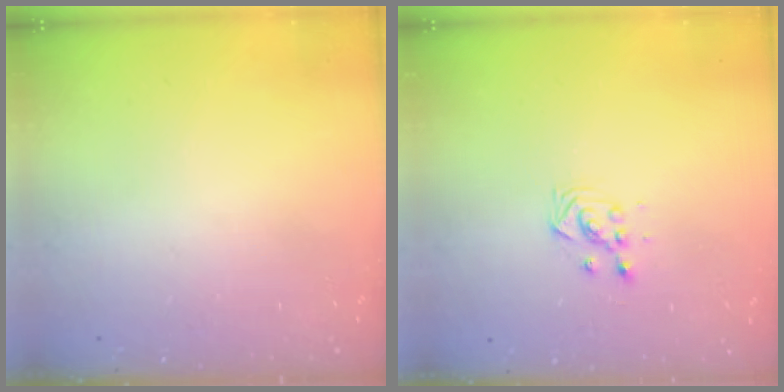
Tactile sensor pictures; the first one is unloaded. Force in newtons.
{"total": 2.9, "press": 2.9, "slide": 0.3}